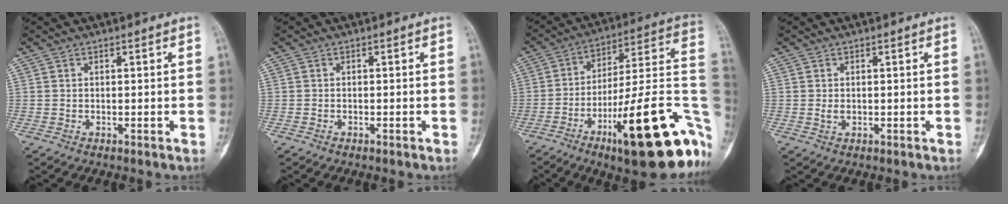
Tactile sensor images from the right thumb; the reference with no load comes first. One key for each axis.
{"total": 0.0}
{"total": 28.7, "fx": -11.1, "fy": 7.0, "fz": 25.5, "tx": -0.292, "ty": 0.053, "tz": -0.161}
{"total": 1.1, "fx": 0.0, "fy": 0.7, "fz": 0.8, "tx": -0.015, "ty": -0.001, "tz": 0.003}